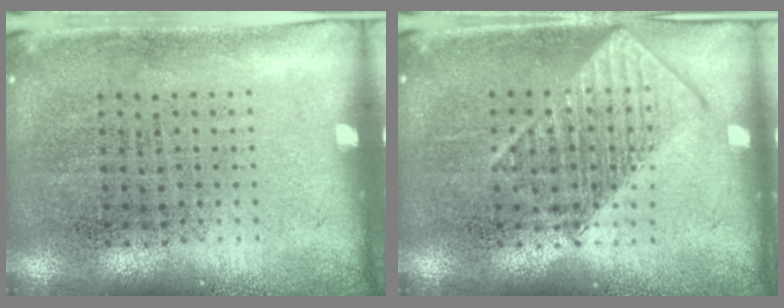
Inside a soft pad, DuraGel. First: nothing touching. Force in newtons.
{"total": 2.7, "press": 2.7, "slide": 0.4}